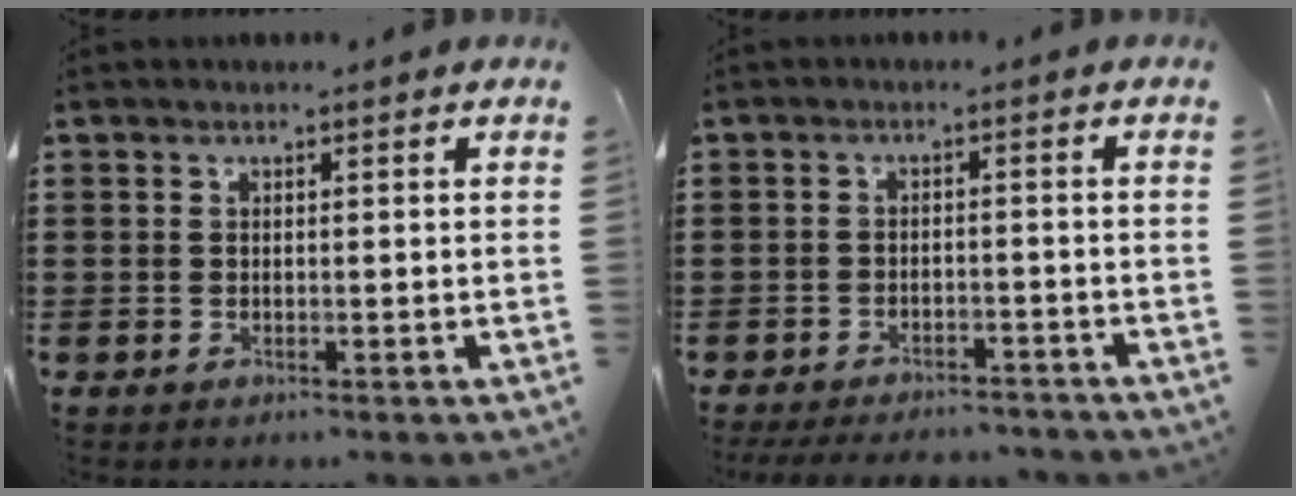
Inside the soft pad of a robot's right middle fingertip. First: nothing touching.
{"total": 3.1, "force": [-3.0, 0.4, 0.4], "torque": [-0.010, 0.002, -0.064]}